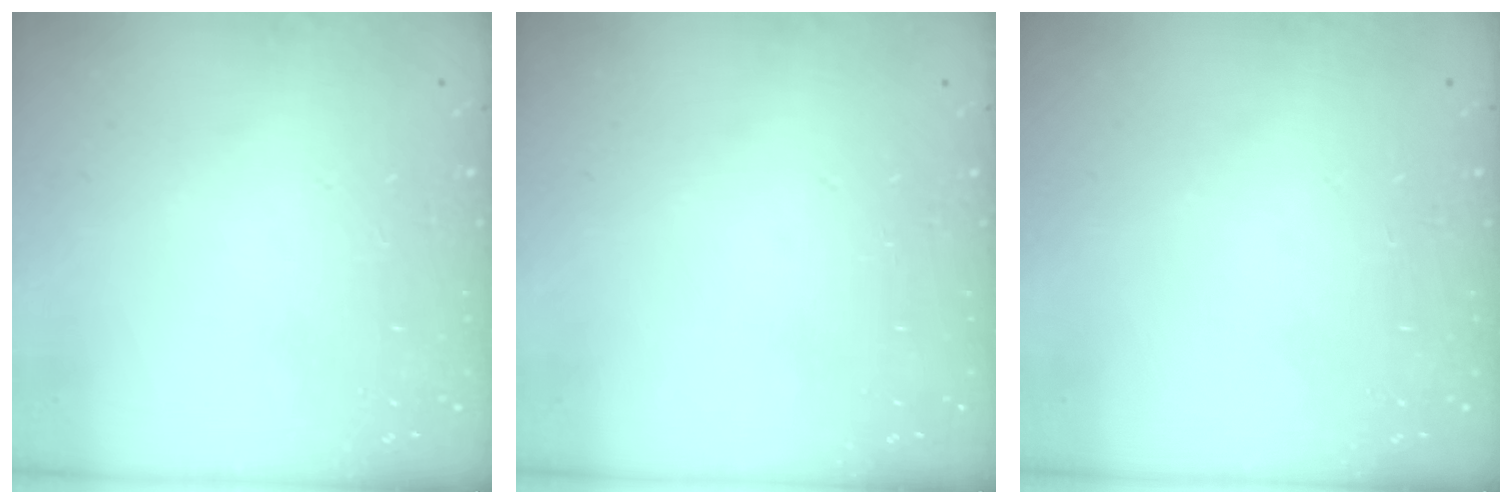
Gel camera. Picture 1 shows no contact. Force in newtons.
{"total": 0.0}
{"total": 0.0}